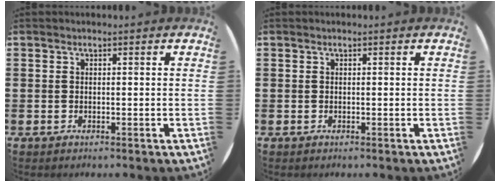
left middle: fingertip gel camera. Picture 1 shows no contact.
{"total": 0.0}